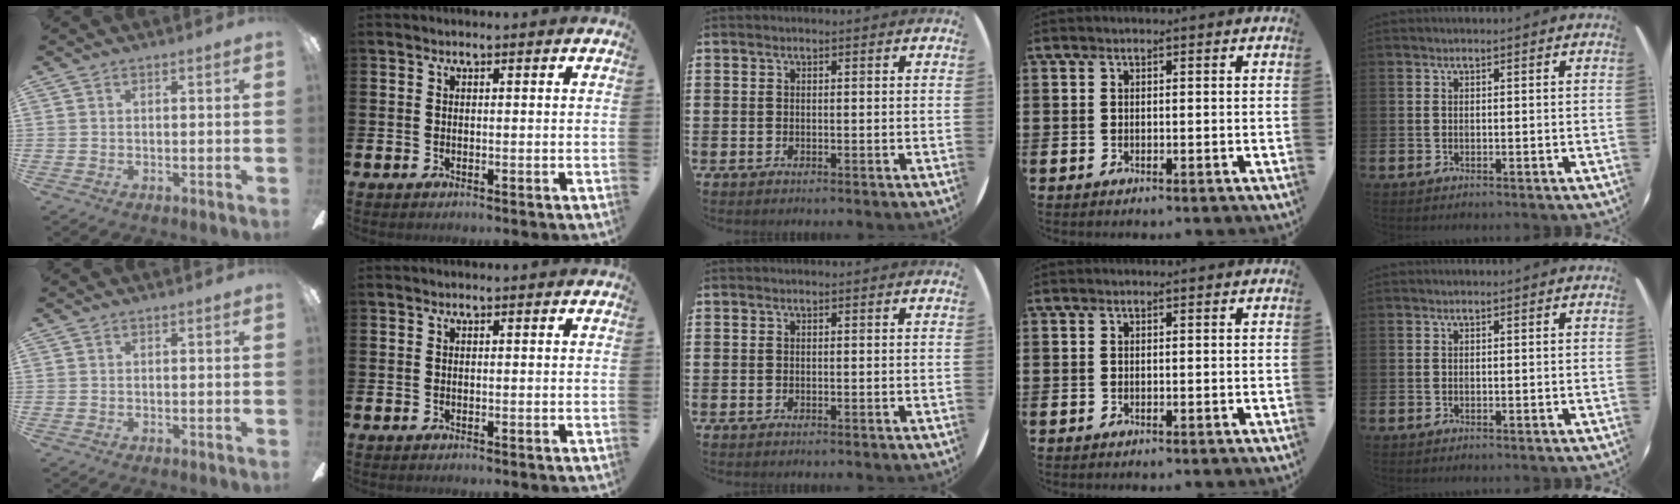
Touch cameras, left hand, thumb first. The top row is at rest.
{}